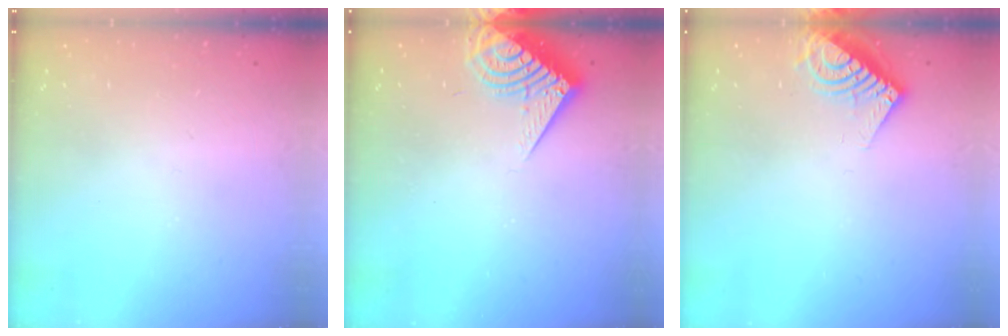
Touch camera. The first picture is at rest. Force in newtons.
{"total": 9.1, "press": 9.0, "slide": 0.8}
{"total": 8.0, "press": 8.0, "slide": 0.2}